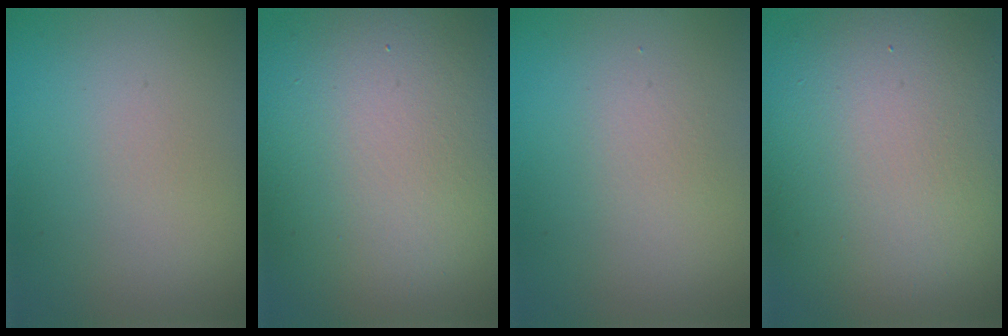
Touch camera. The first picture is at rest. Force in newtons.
{"total": 16.6, "press": 16.6, "slide": 0.5}
{"total": 1.2, "press": 1.2, "slide": 0.0}
{"total": 14.5, "press": 14.5, "slide": 1.0}